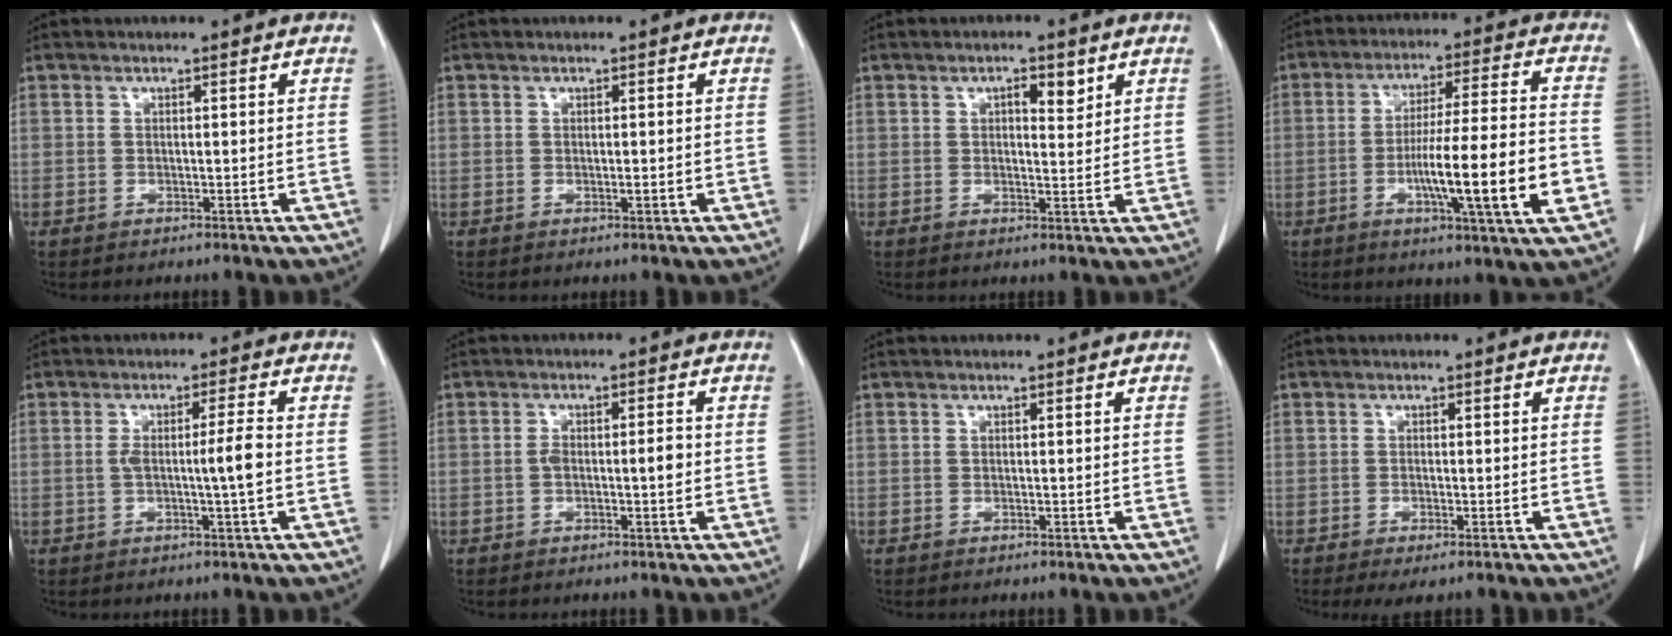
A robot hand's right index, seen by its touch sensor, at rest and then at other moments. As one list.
[{"total": 0.7, "force": [-0.1, 0.2, 0.7], "torque": [-0.010, -0.001, 0.001]}, {"total": 3.5, "force": [1.7, 1.3, 2.7], "torque": [-0.038, -0.001, 0.024]}, {"total": 15.6, "force": [-4.1, 0.3, 15.1], "torque": [-0.246, -0.006, -0.068]}, {"total": 4.5, "force": [-0.5, -0.6, 4.5], "torque": [-0.079, 0.001, -0.007]}, {"total": 3.4, "force": [-0.4, 0.9, 3.3], "torque": [-0.060, 0.007, -0.004]}, {"total": 0.0}, {"total": 2.1, "force": [-1.2, 0.5, 1.6], "torque": [-0.027, -0.005, -0.016]}]